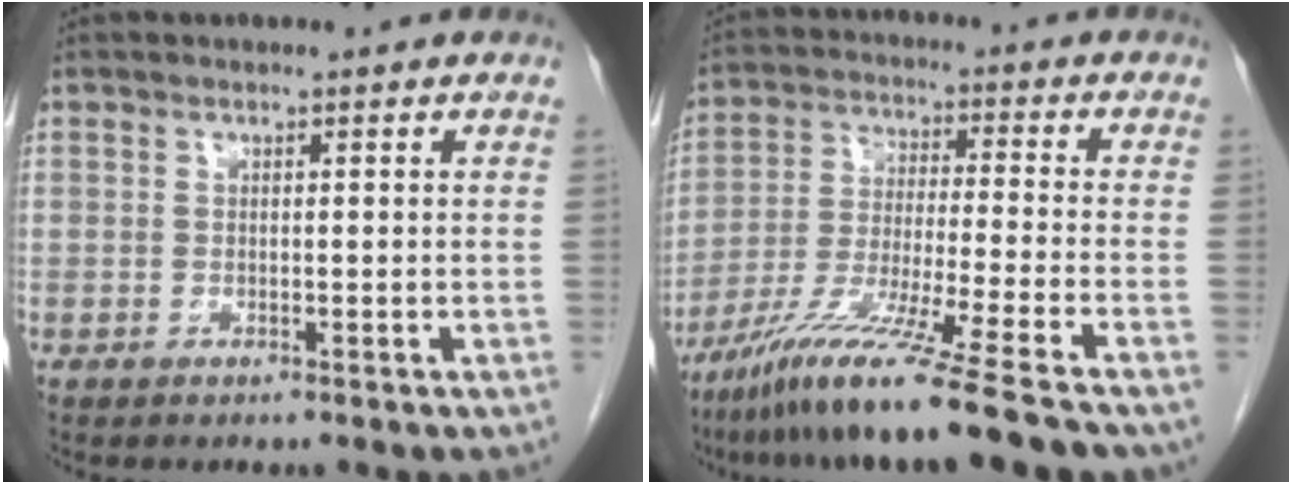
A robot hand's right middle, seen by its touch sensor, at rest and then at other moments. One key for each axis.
{"total": 13.5, "fx": -9.9, "fy": -1.9, "fz": 8.9, "tx": -0.168, "ty": -0.049, "tz": -0.176}